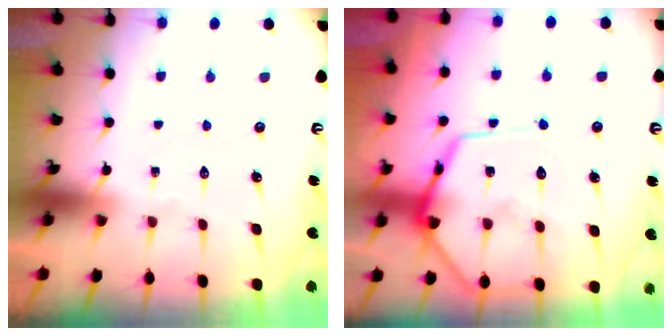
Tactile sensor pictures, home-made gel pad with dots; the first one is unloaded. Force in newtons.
{"total": 13.5, "press": 13.5, "slide": 1.2}